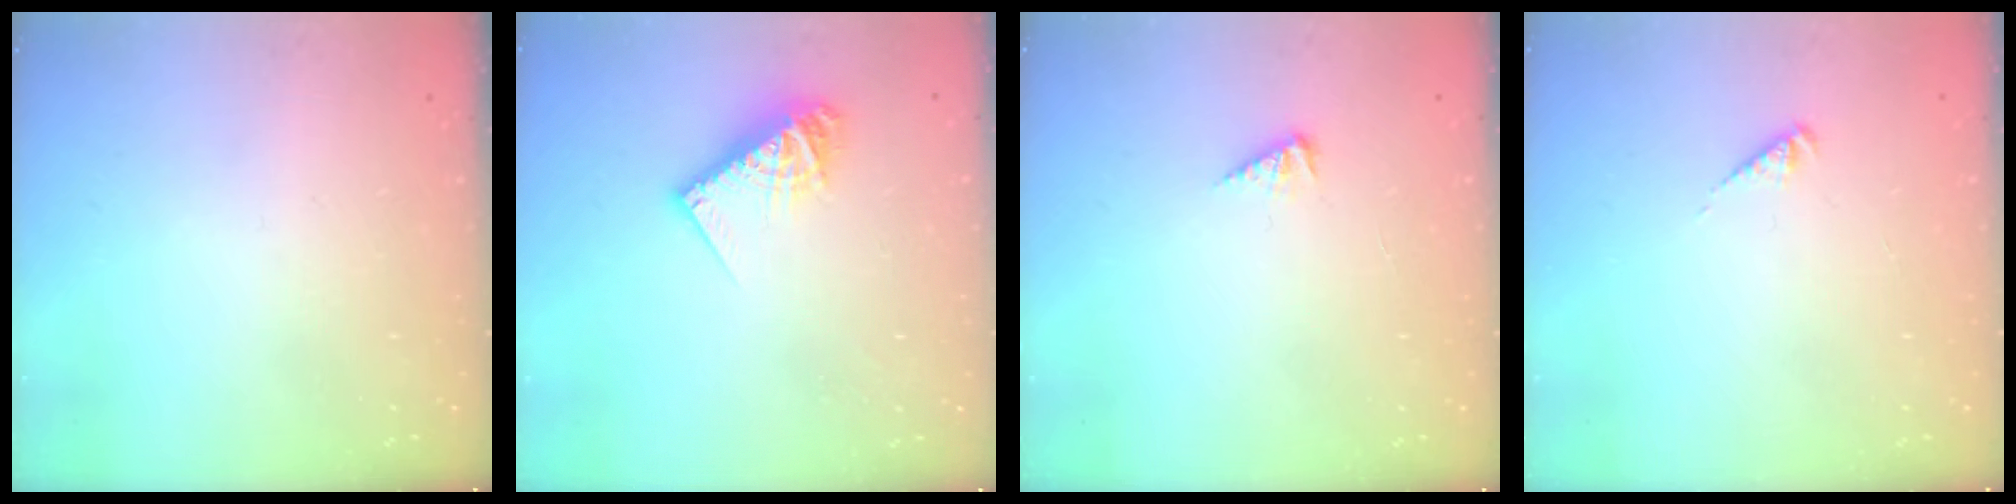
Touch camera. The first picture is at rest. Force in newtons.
{"total": 10.0, "press": 9.9, "slide": 0.8}
{"total": 2.6, "press": 2.6, "slide": 0.5}
{"total": 2.3, "press": 2.2, "slide": 0.5}